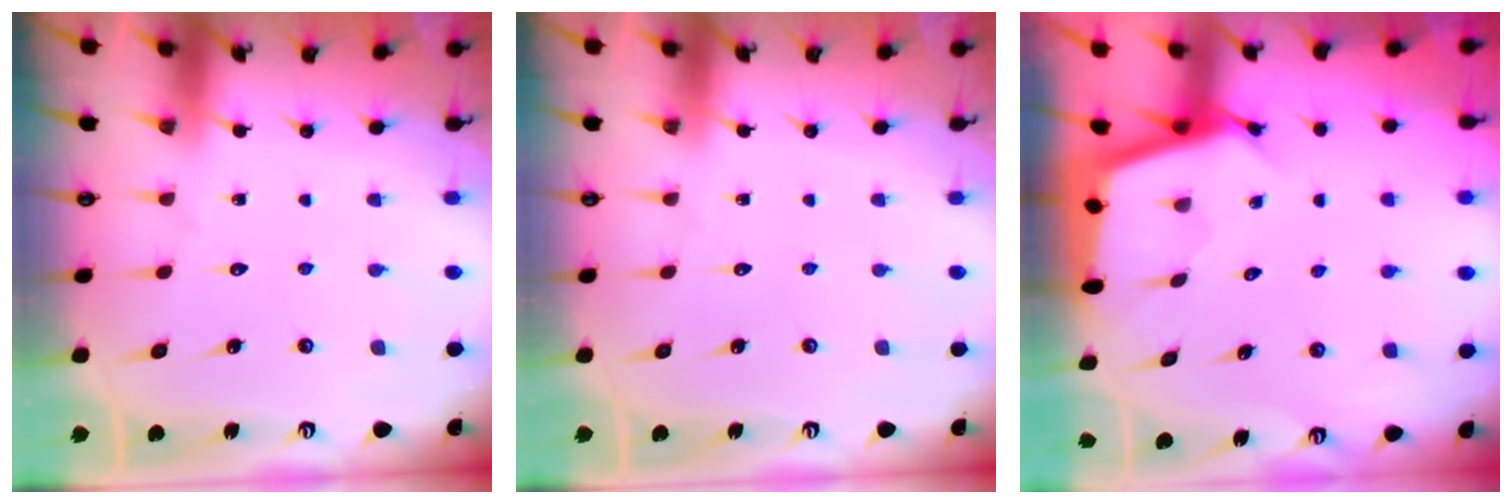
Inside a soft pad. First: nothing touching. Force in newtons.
{"total": 0.0}
{"total": 2.8, "press": 2.8, "slide": 0.3}